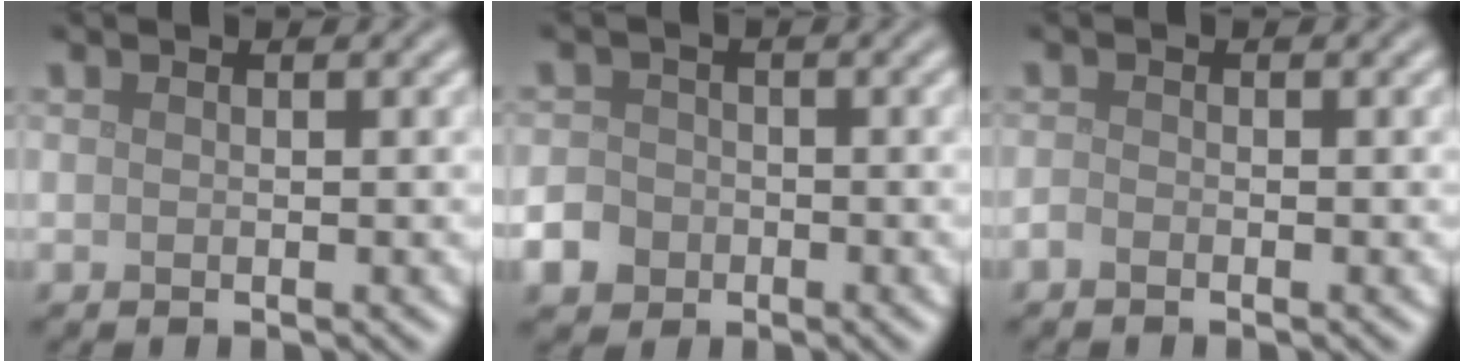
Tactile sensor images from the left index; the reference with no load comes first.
{"total": 3.4, "force": [-1.7, 2.8, 1.0], "torque": [-0.012, -0.007, -0.037]}
{"total": 0.6, "force": [-0.5, 0.2, 0.3], "torque": [-0.005, -0.003, -0.012]}